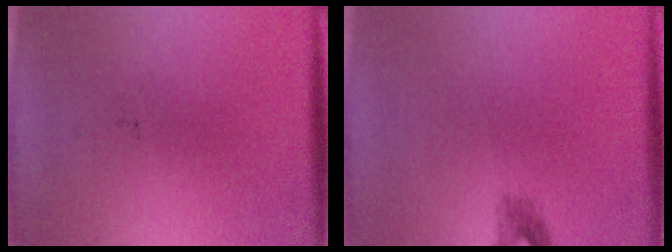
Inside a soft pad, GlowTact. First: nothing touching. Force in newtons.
{"total": 1.5}